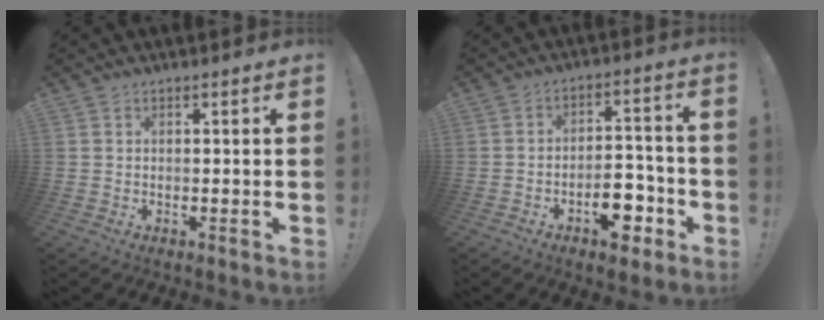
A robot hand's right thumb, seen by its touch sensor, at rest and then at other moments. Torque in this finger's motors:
{"motor_torque": [2.36, 2.64, 1.00, -1.76, 0.14]}